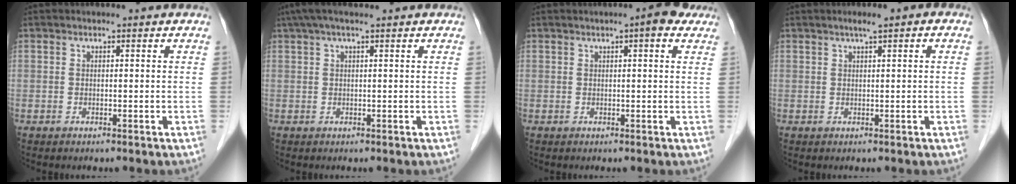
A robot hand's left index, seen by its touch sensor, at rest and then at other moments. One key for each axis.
{"total": 5.0, "fx": 3.7, "fy": 0.1, "fz": 3.4, "tx": -0.064, "ty": 0.044, "tz": 0.065}
{"total": 3.3, "fx": 2.0, "fy": 0.7, "fz": 2.5, "tx": -0.033, "ty": 0.007, "tz": 0.021}
{"total": 2.4, "fx": 1.1, "fy": 0.4, "fz": 2.1, "tx": -0.034, "ty": 0.011, "tz": 0.014}